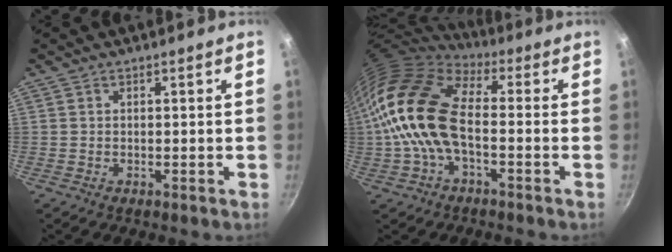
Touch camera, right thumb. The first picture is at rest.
{"total": 15.6, "force": [-1.5, 8.6, 12.9], "torque": [-0.225, 0.025, -0.039]}